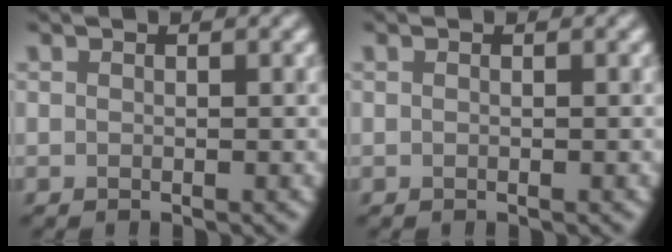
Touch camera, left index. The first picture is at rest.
{"total": 0.0}